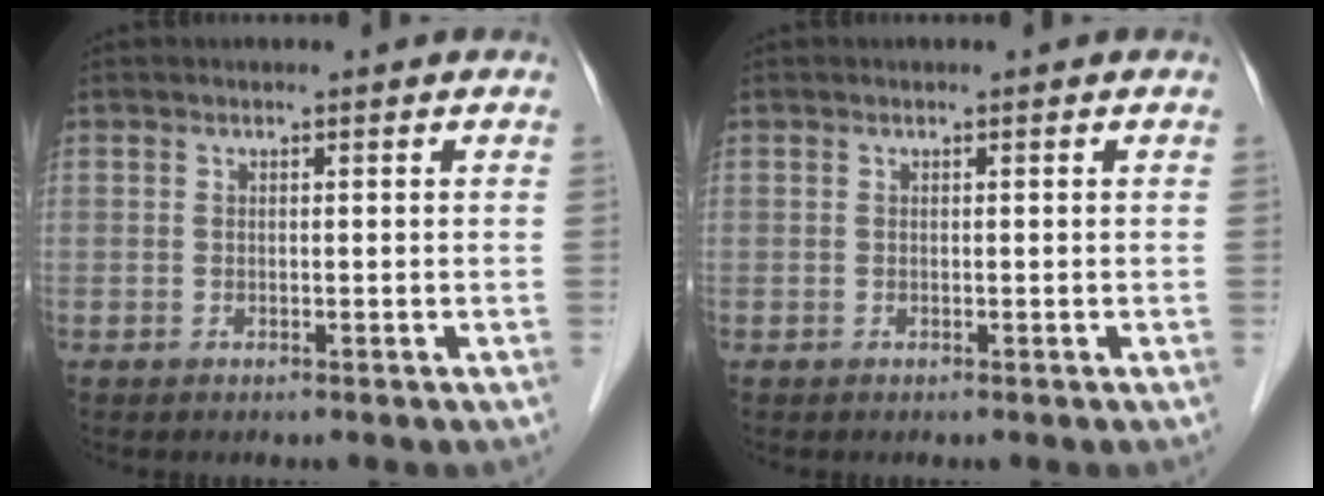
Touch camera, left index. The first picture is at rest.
{"total": 0.0}